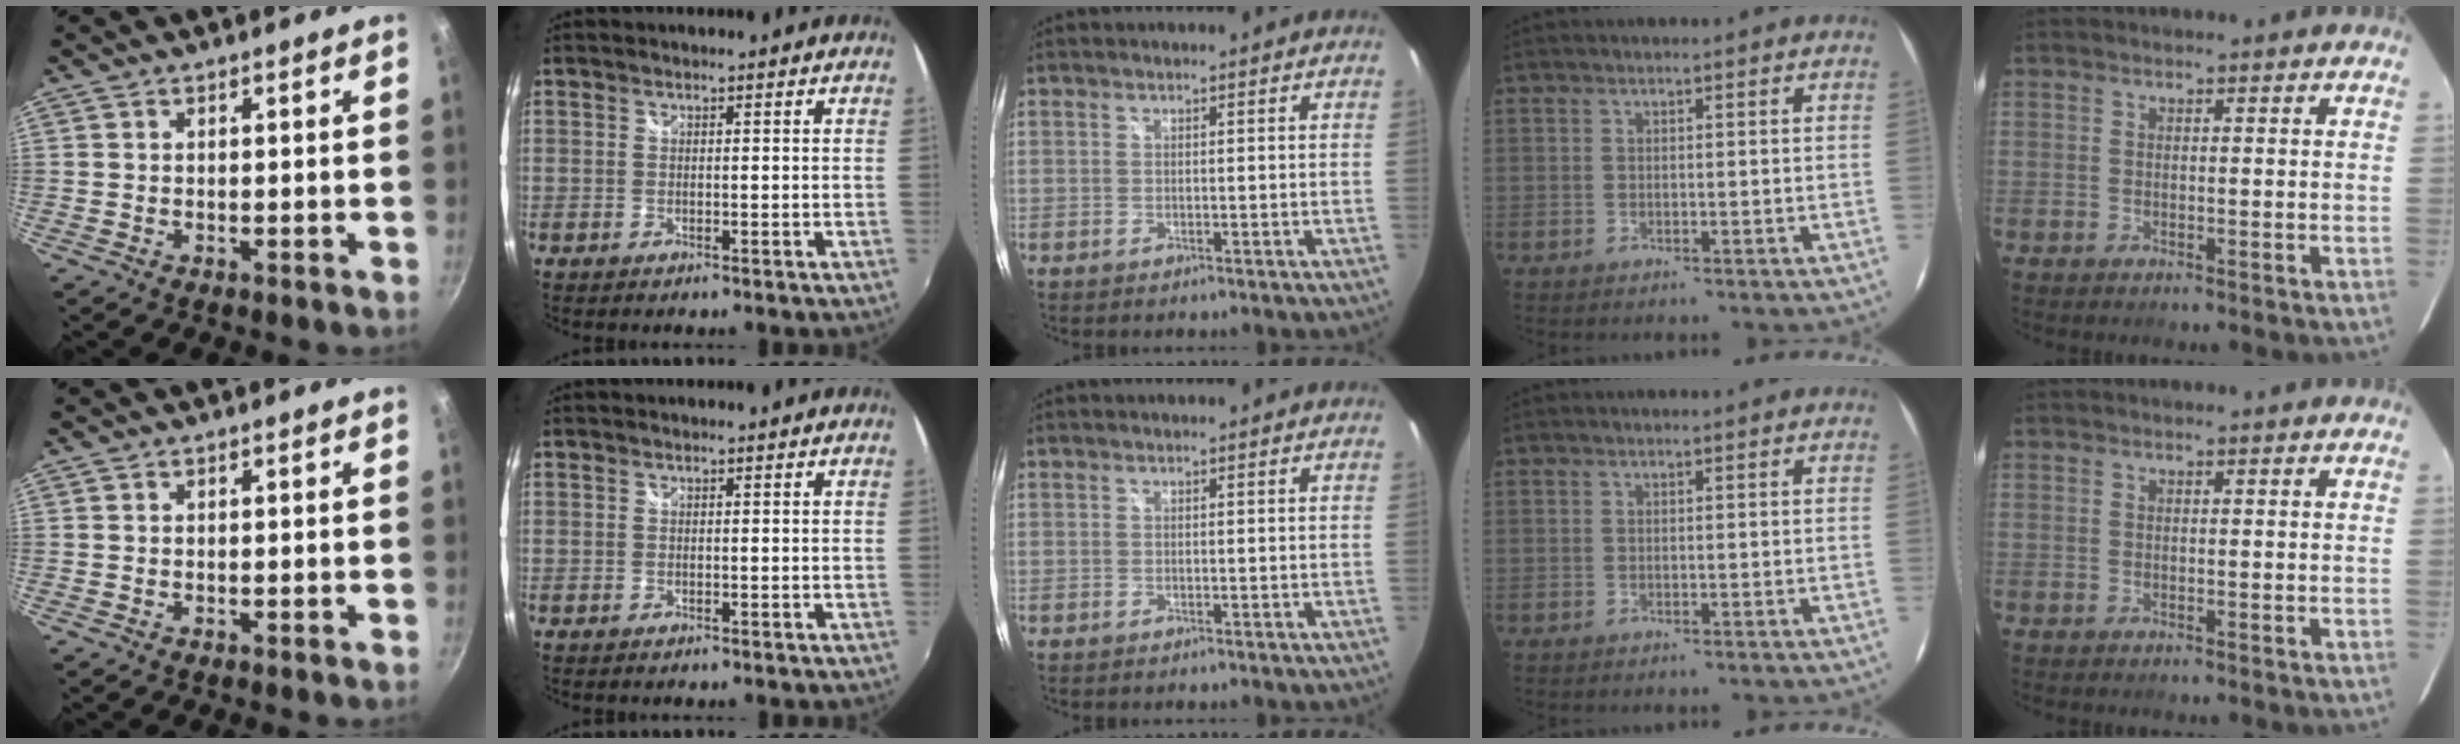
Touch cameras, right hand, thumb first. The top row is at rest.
{}